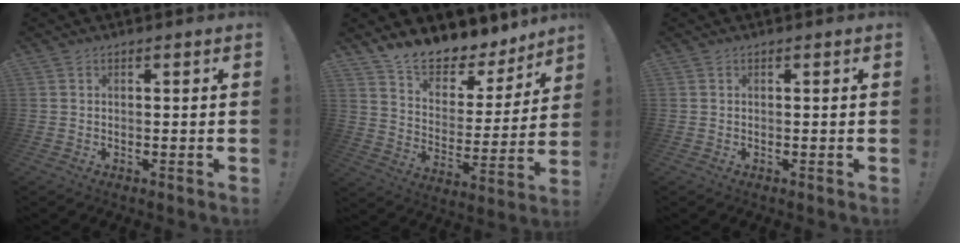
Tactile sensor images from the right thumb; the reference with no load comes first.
{"total": 11.2, "force": [10.2, 3.4, 3.2], "torque": [-0.063, -0.093, 0.179]}
{"total": 0.0}